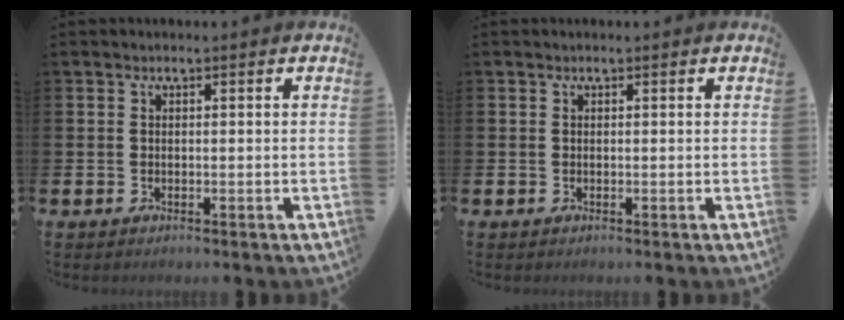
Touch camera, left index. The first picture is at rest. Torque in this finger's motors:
{"motor_torque": [0.85, -1.28, 0.09, -0.01]}